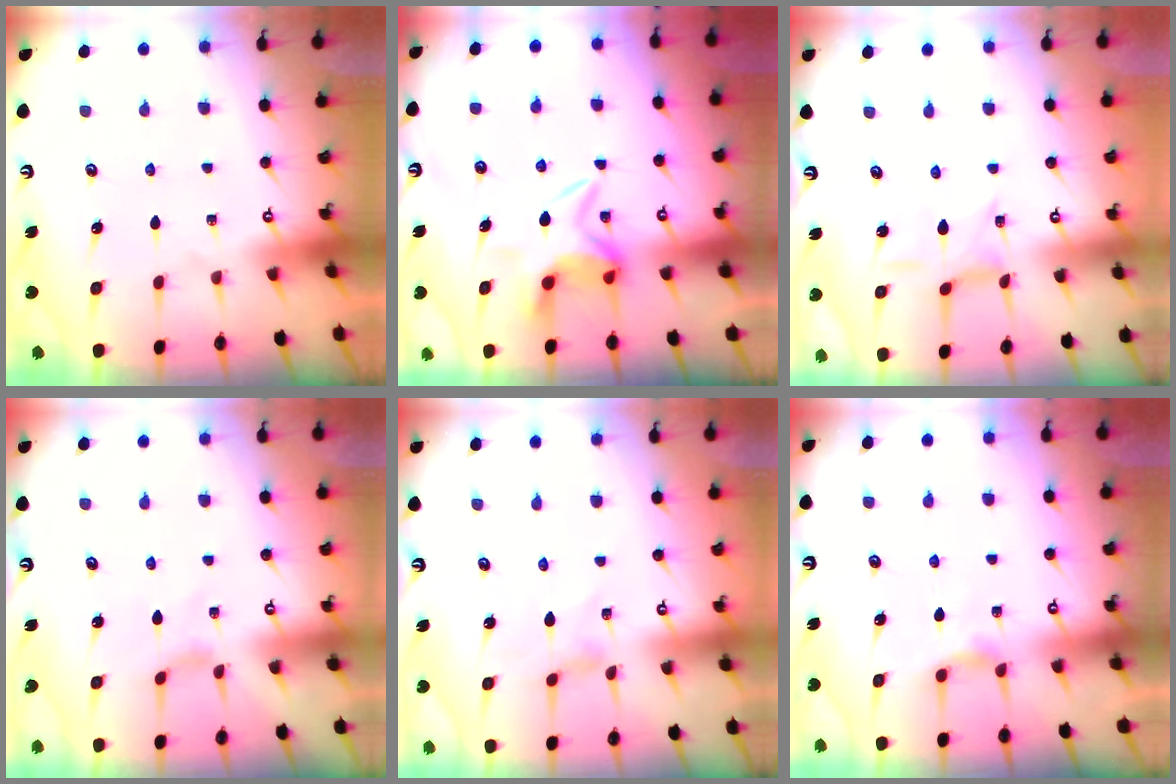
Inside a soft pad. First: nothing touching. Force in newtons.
{"total": 5.8, "press": 5.8, "slide": 0.5}
{"total": 1.7, "press": 1.7, "slide": 0.3}
{"total": 0.0}
{"total": 0.0}
{"total": 2.6, "press": 2.5, "slide": 0.4}